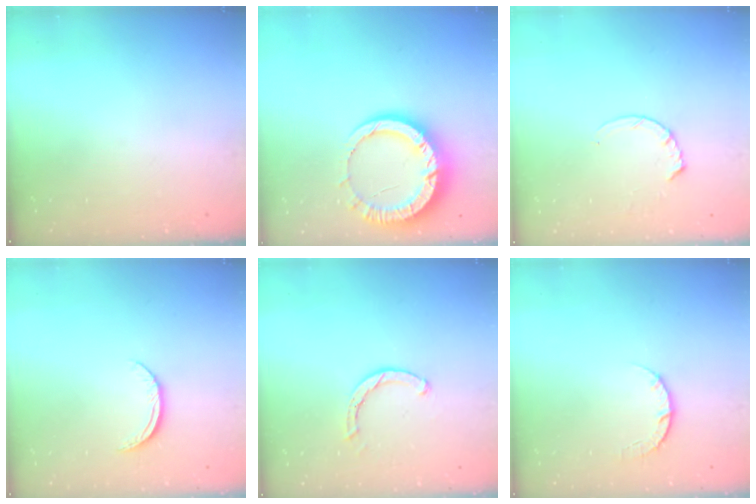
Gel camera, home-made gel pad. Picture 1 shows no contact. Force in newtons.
{"total": 14.2, "press": 14.1, "slide": 1.5}
{"total": 4.8, "press": 4.7, "slide": 0.4}
{"total": 7.2, "press": 7.1, "slide": 0.8}
{"total": 1.6, "press": 1.6, "slide": 0.2}
{"total": 4.8, "press": 4.8, "slide": 0.6}